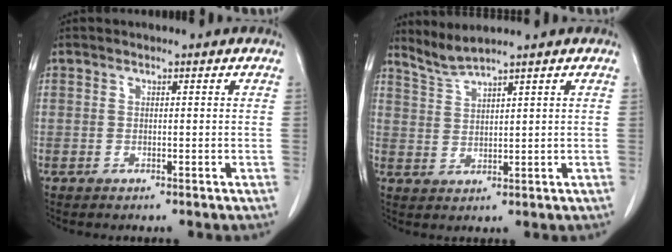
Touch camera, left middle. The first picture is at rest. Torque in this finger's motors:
{"motor_torque": [0.02, -0.49, -0.09, 0.00]}